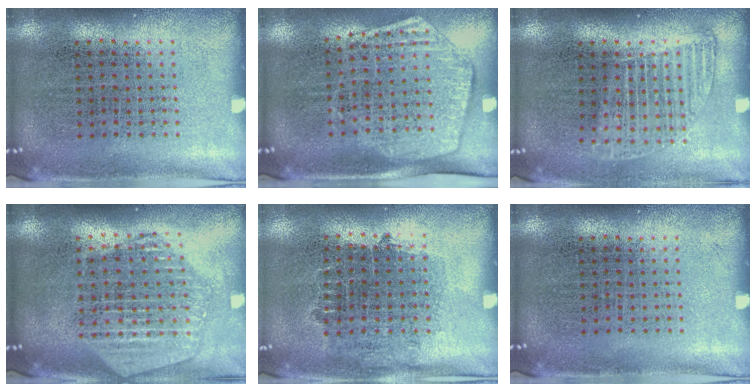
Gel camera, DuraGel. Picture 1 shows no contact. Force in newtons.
{"total": 1.8, "press": 1.5, "slide": 0.8}
{"total": 1.3, "press": 1.1, "slide": 0.7}
{"total": 2.3, "press": 2.0, "slide": 1.0}
{"total": 0.7, "press": 0.7, "slide": 0.3}
{"total": 0.0}